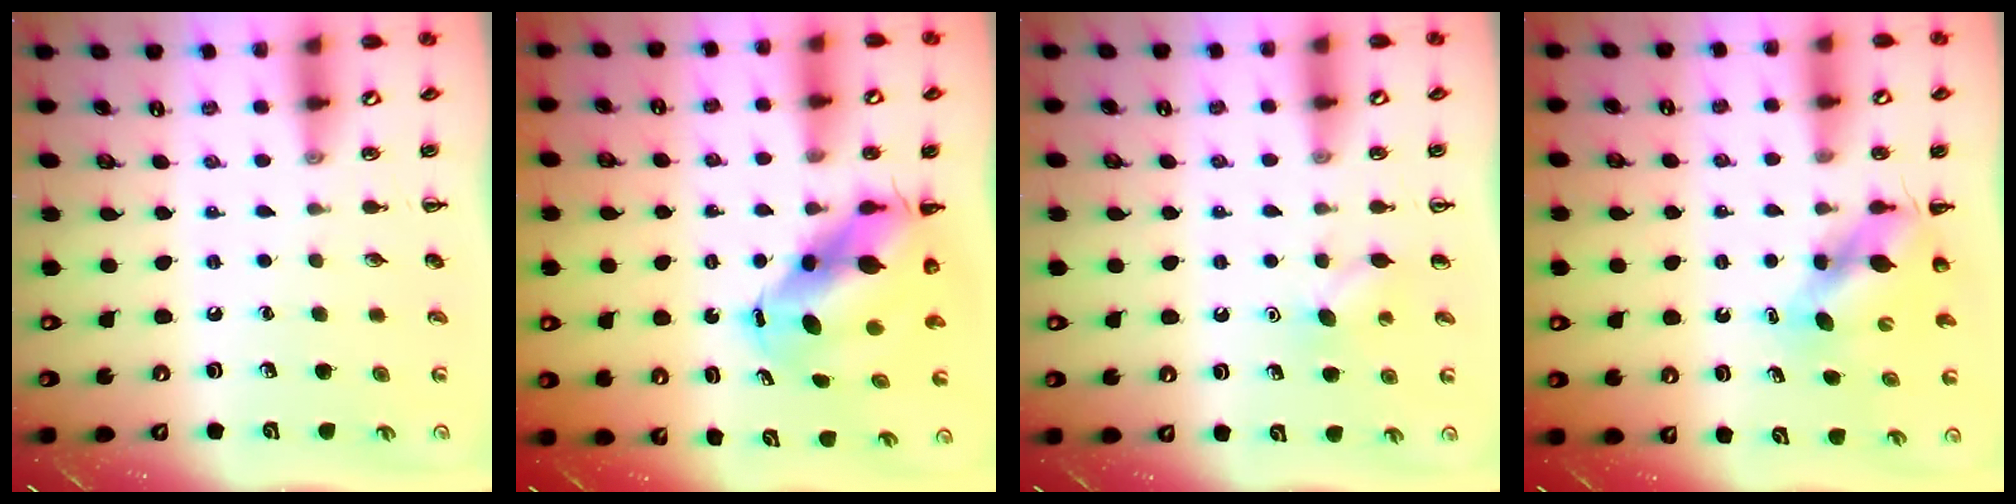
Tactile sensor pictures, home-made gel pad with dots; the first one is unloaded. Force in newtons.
{"total": 10.0, "press": 9.6, "slide": 3.1}
{"total": 4.6, "press": 4.5, "slide": 1.2}
{"total": 6.0, "press": 6.0, "slide": 0.4}